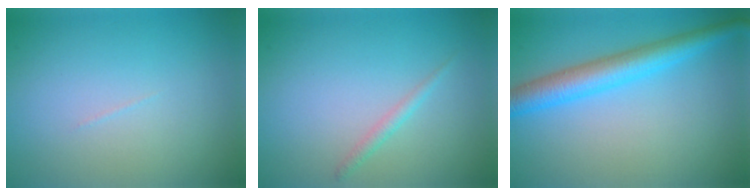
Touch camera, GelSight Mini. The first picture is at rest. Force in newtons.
{"total": 1.0, "press": 1.0, "slide": 0.1}
{"total": 4.8, "press": 4.8, "slide": 0.1}